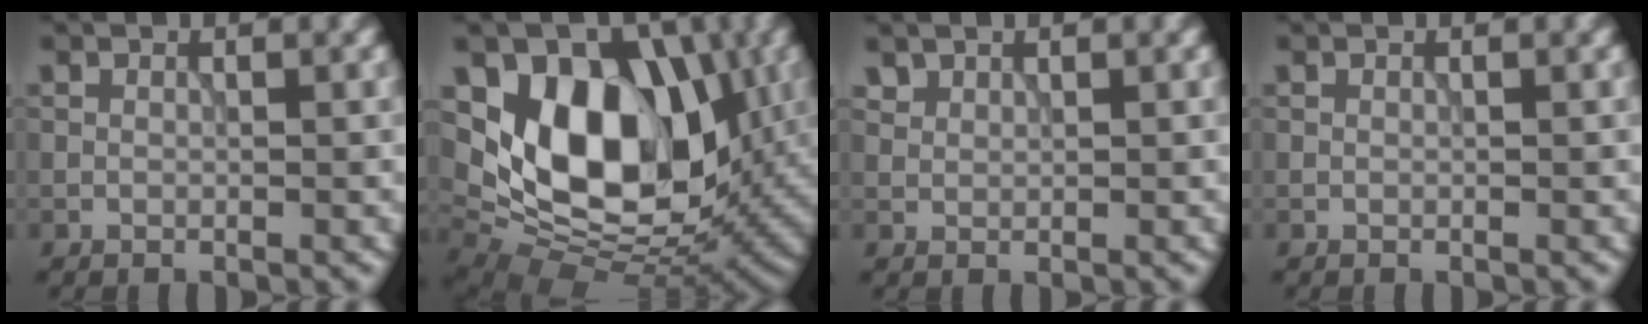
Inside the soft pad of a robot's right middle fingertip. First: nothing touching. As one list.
[{"total": 12.6, "force": [1.8, 8.4, 9.2], "torque": [-0.132, -0.010, 0.023]}, {"total": 1.1, "force": [0.9, 0.6, 0.2], "torque": [-0.012, -0.005, 0.028]}, {"total": 0.0}]